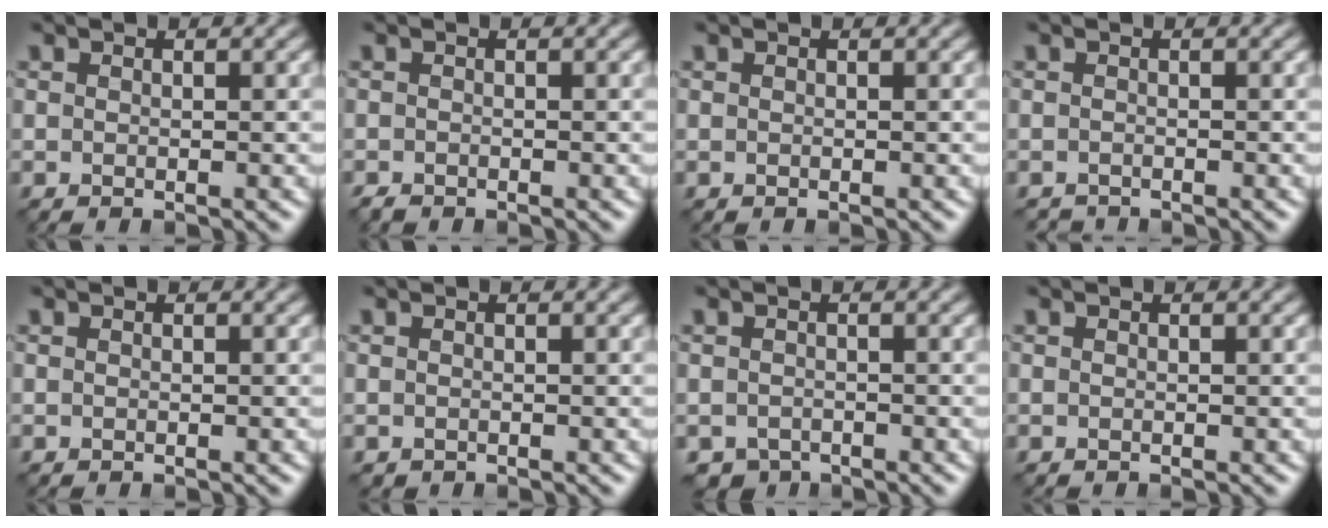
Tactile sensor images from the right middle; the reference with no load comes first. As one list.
[{"total": 0.6, "force": [-0.5, 0.2, 0.1], "torque": [0.001, -0.003, -0.010]}, {"total": 0.0}, {"total": 0.9, "force": [-0.9, 0.0, -0.2], "torque": [0.005, -0.005, -0.019]}, {"total": 0.0}, {"total": 0.0}, {"total": 1.4, "force": [-1.1, 0.8, 0.2], "torque": [0.001, -0.004, -0.023]}, {"total": 0.0}]